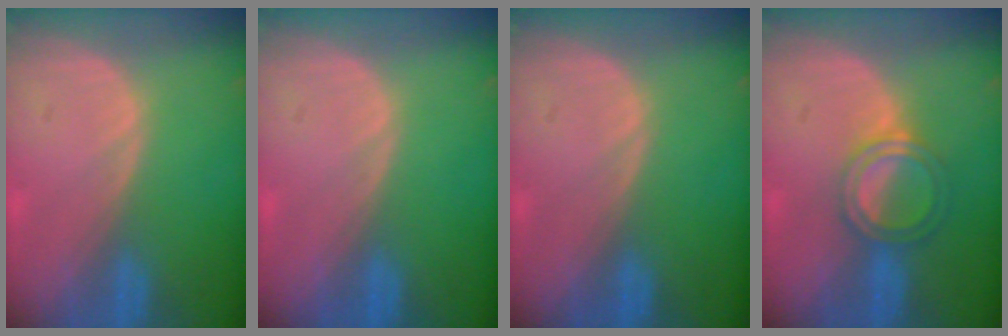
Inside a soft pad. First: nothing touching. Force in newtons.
{"total": 0.0}
{"total": 0.0}
{"total": 5.1, "press": 4.6, "slide": 2.1}